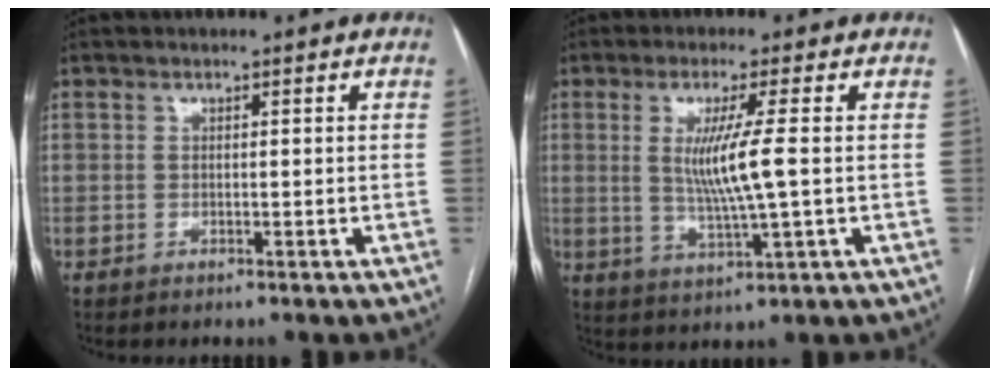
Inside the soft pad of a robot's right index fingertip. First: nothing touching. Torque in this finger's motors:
{"motor_torque": [0.20, 0.15, 0.08, 0.09]}